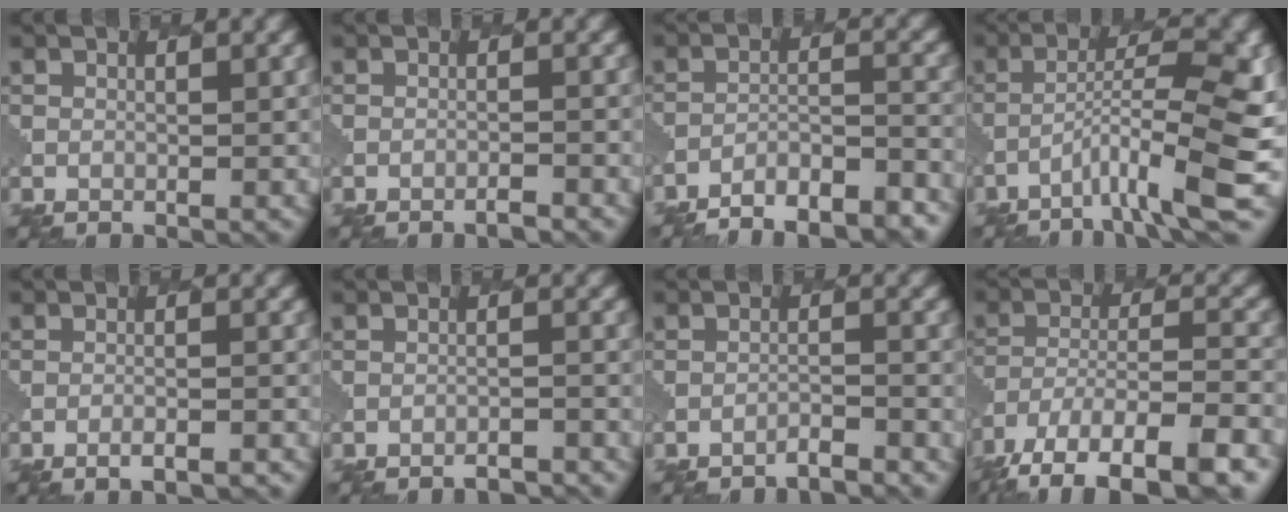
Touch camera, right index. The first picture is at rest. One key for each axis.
{"total": 1.2, "fx": -1.1, "fy": 0.1, "fz": 0.5, "tx": -0.002, "ty": 0.002, "tz": -0.027}
{"total": 9.6, "fx": -8.7, "fy": 2.2, "fz": 3.4, "tx": -0.048, "ty": -0.005, "tz": -0.120}
{"total": 7.5, "fx": -3.4, "fy": 0.9, "fz": 6.7, "tx": -0.110, "ty": 0.010, "tz": -0.063}
{"total": 3.1, "fx": -2.5, "fy": 0.6, "fz": 1.7, "tx": -0.022, "ty": 0.013, "tz": -0.041}
{"total": 3.8, "fx": -3.6, "fy": 0.4, "fz": 0.9, "tx": -0.005, "ty": 0.015, "tz": -0.051}
{"total": 2.3, "fx": -2.2, "fy": 0.1, "fz": 0.7, "tx": -0.002, "ty": 0.005, "tz": -0.043}
{"total": 12.4, "fx": -8.9, "fy": 4.3, "fz": 7.5, "tx": -0.146, "ty": -0.022, "tz": -0.140}